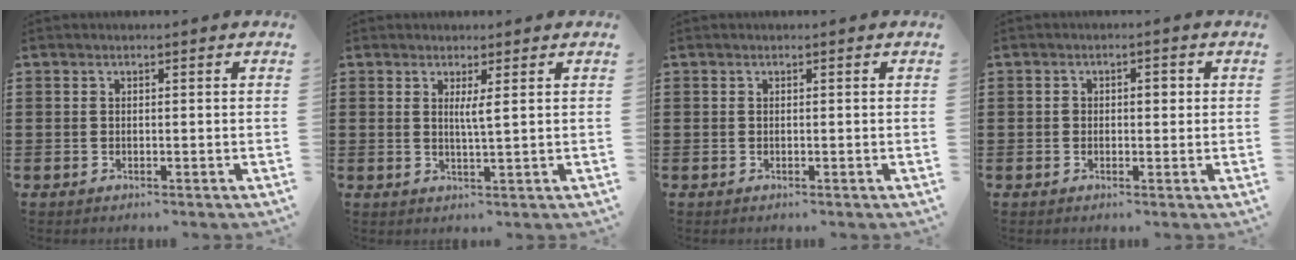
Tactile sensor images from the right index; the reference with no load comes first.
{"total": 2.2, "force": [0.7, -0.3, 2.0], "torque": [-0.041, -0.005, 0.010]}
{"total": 0.0}
{"total": 1.8, "force": [0.0, 1.1, 1.4], "torque": [-0.029, 0.008, -0.003]}